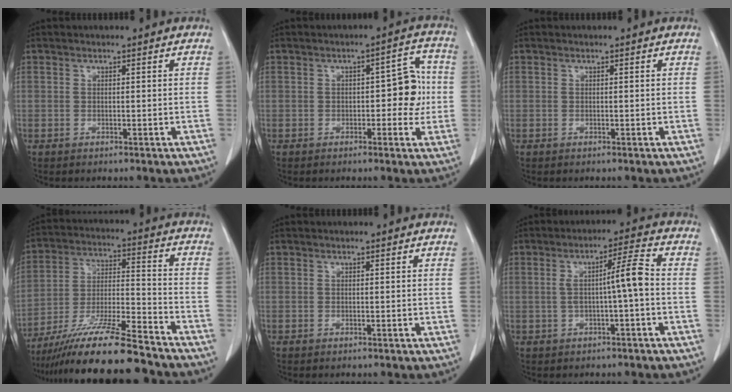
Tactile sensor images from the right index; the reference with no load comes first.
{"total": 6.3, "force": [-0.5, 2.9, 5.6], "torque": [-0.064, 0.026, -0.006]}
{"total": 0.0}
{"total": 18.4, "force": [-15.2, 0.8, 10.4], "torque": [-0.202, -0.023, -0.267]}
{"total": 0.0}
{"total": 5.6, "force": [-0.5, -0.1, 5.5], "torque": [-0.091, 0.018, -0.005]}